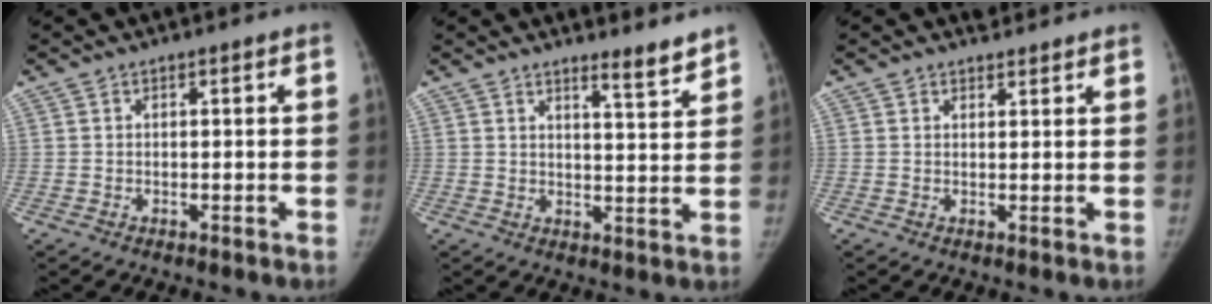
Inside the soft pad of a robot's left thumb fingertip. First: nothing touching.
{"total": 4.9, "force": [4.2, 0.5, 2.4], "torque": [-0.025, -0.042, 0.062]}
{"total": 2.0, "force": [1.8, 0.9, 0.0], "torque": [0.016, -0.011, 0.022]}